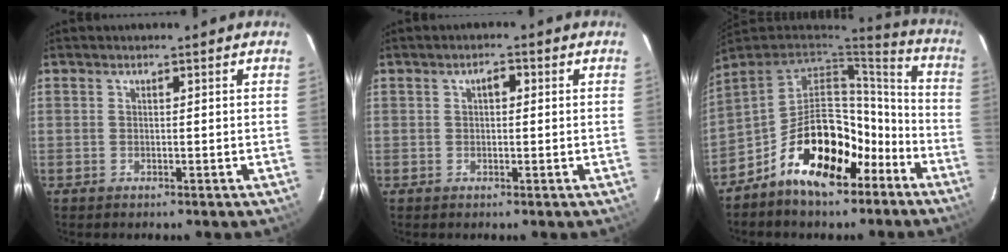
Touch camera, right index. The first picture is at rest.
{"total": 1.8, "force": [0.4, 1.1, 1.4], "torque": [-0.021, 0.009, 0.004]}
{"total": 18.4, "force": [-10.9, 9.6, 11.3], "torque": [-0.203, 0.045, -0.165]}